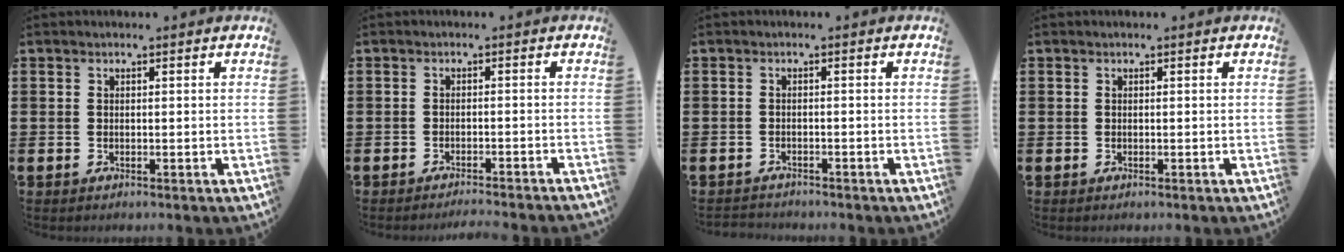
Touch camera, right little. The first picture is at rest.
{"total": 1.5, "force": [-1.5, -0.3, 0.2], "torque": [-0.003, 0.003, -0.029]}
{"total": 1.0, "force": [-1.0, 0.1, -0.1], "torque": [-0.001, 0.002, -0.021]}
{"total": 0.0}